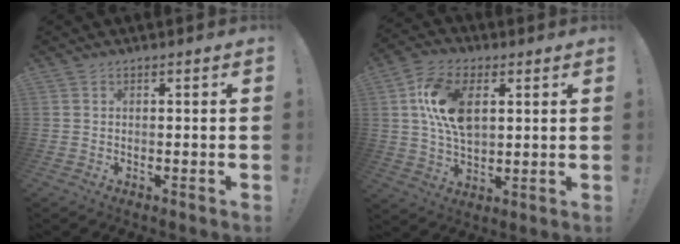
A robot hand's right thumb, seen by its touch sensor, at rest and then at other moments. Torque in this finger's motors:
{"motor_torque": [0.23, 0.35, 0.67, 0.66, 0.15]}